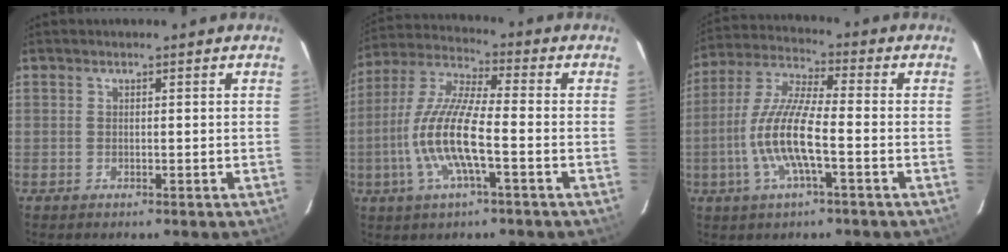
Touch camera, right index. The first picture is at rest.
{"total": 13.3, "force": [-3.6, 2.4, 12.6], "torque": [-0.263, -0.003, -0.073]}
{"total": 12.0, "force": [-3.2, 2.1, 11.4], "torque": [-0.240, -0.002, -0.065]}